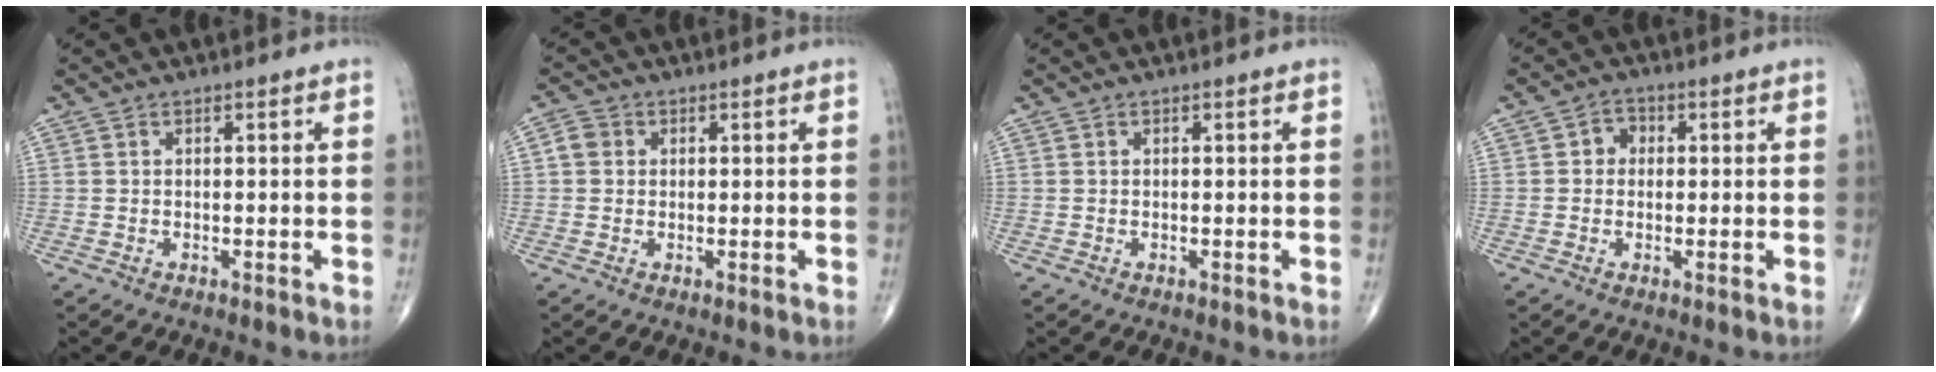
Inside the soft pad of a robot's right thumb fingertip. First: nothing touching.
{"total": 2.9, "force": [0.4, 2.6, 1.2], "torque": [-0.014, 0.007, 0.002]}
{"total": 0.0}
{"total": 3.0, "force": [0.2, 2.6, 1.3], "torque": [0.001, 0.009, -0.005]}